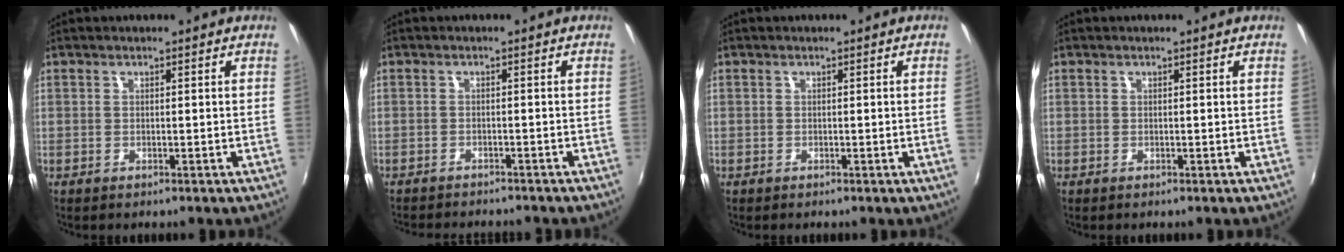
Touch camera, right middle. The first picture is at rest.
{"total": 6.2, "force": [-5.7, 1.0, 2.0], "torque": [-0.052, -0.014, -0.084]}
{"total": 0.6, "force": [0.1, -0.4, 0.4], "torque": [-0.004, -0.002, 0.000]}
{"total": 0.0}